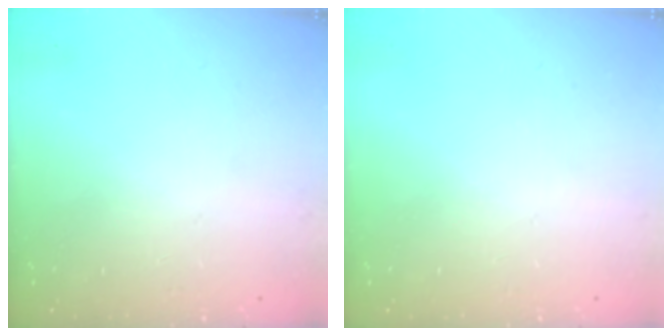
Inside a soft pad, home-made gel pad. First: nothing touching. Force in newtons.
{"total": 0.0}